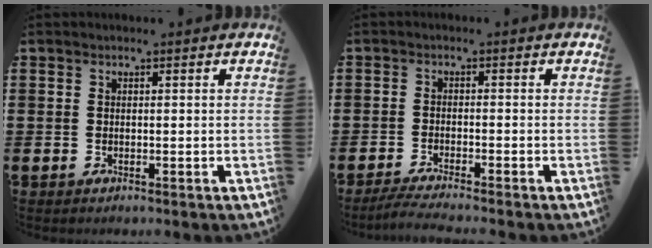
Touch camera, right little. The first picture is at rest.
{"total": 2.3, "force": [-1.9, -0.1, 1.2], "torque": [-0.018, 0.001, -0.036]}